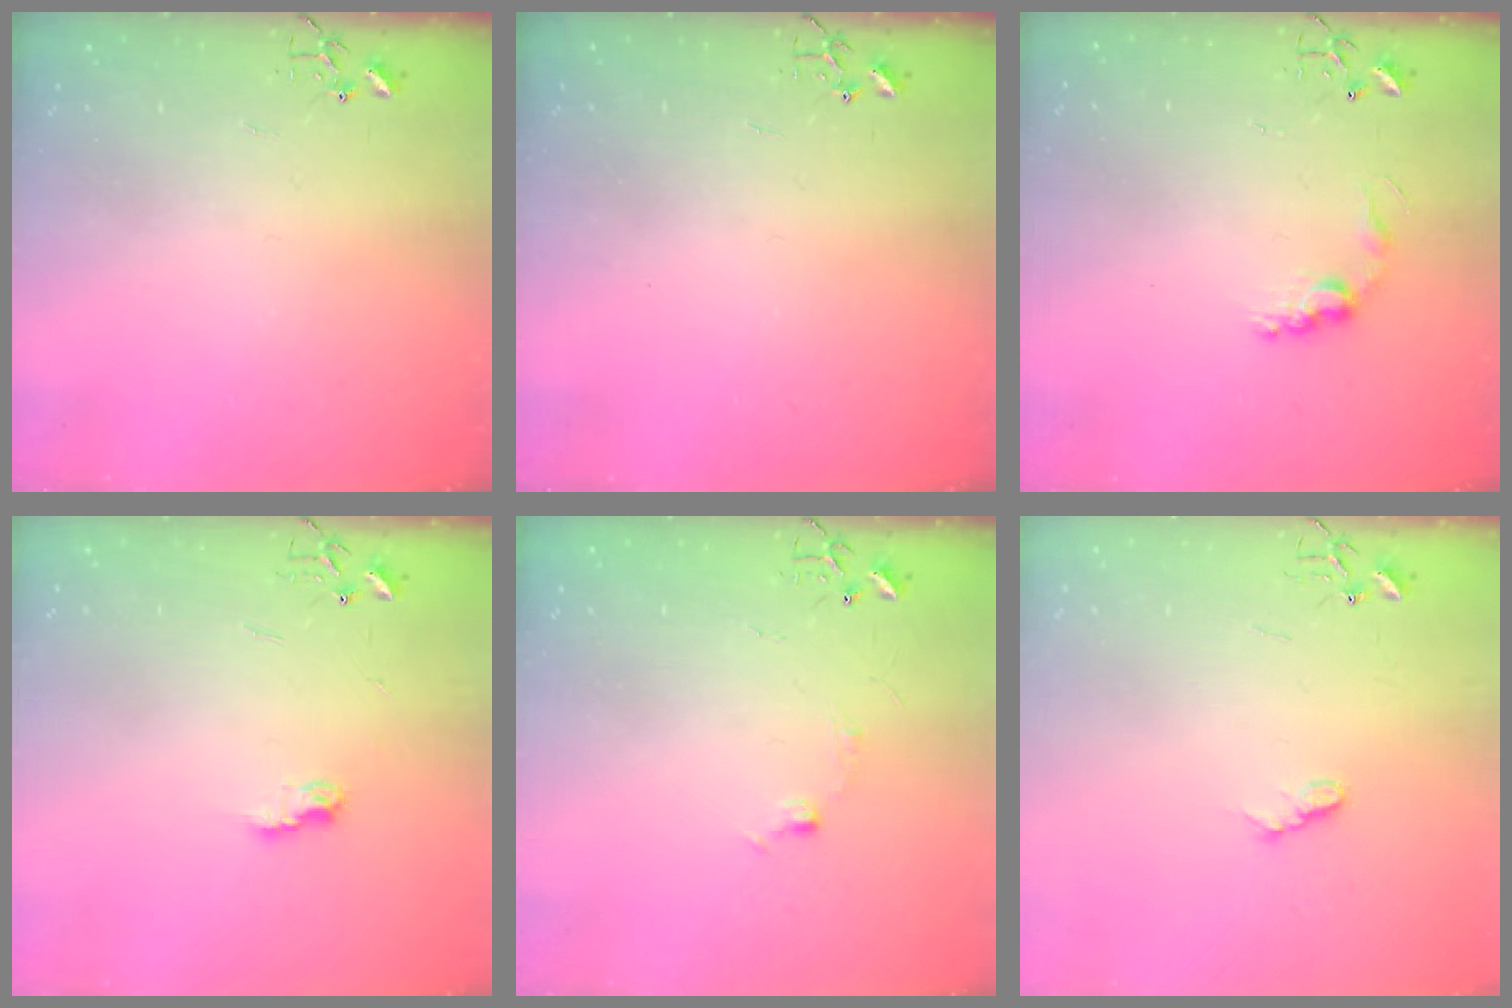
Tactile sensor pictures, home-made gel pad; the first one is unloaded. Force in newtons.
{"total": 0.0}
{"total": 8.6, "press": 8.6, "slide": 0.4}
{"total": 6.3, "press": 6.3, "slide": 0.1}
{"total": 5.8, "press": 5.7, "slide": 0.7}
{"total": 7.2, "press": 7.1, "slide": 0.7}